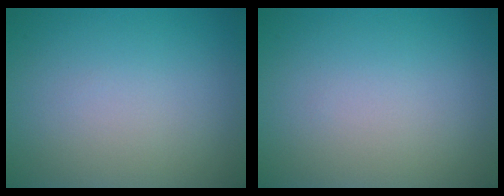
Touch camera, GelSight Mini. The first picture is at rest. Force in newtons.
{"total": 0.0}